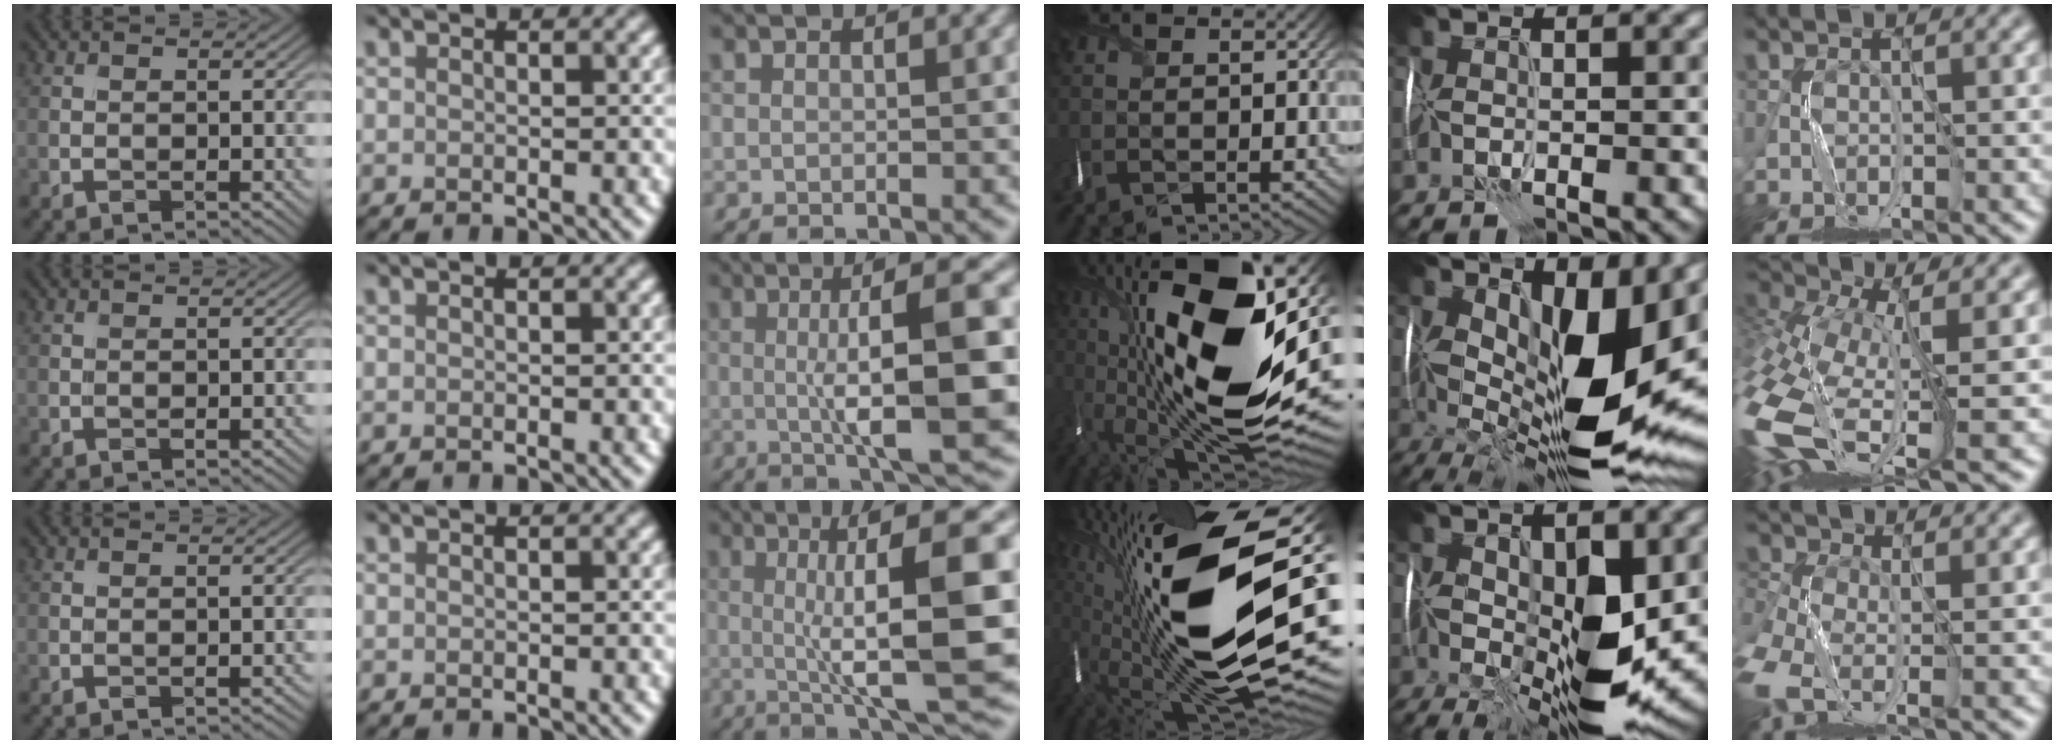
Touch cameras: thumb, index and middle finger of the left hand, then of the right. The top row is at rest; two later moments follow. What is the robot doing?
{"motion": "wrap", "object": "thread"}